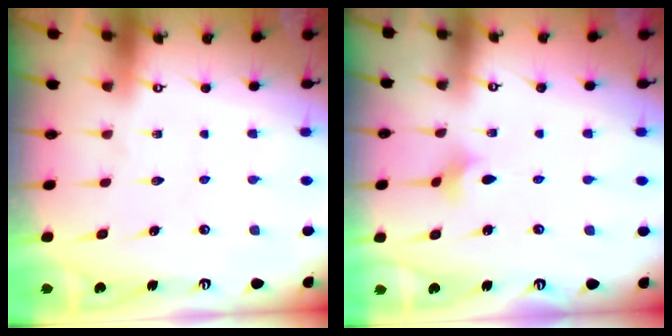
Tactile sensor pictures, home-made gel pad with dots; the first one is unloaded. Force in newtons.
{"total": 2.6, "press": 2.5, "slide": 0.5}